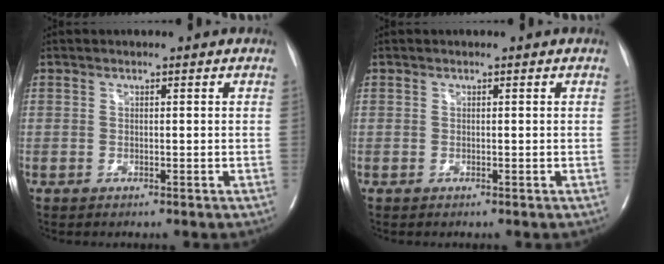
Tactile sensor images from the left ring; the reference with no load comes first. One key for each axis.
{"total": 0.0}